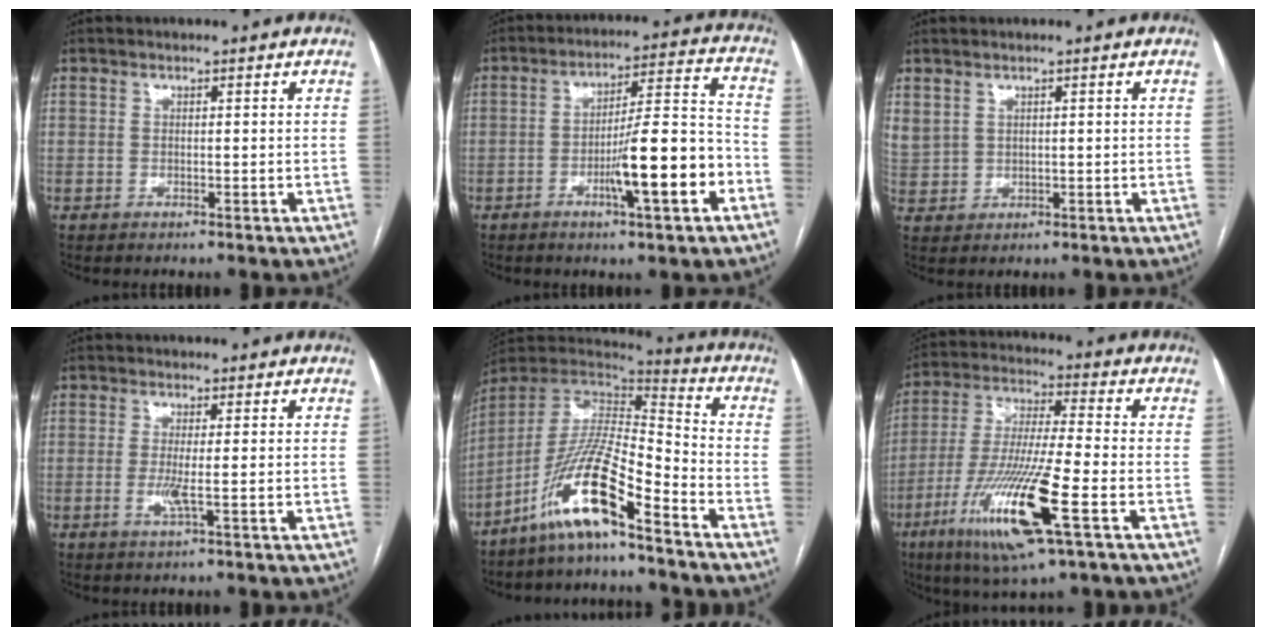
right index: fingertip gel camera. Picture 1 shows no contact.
{"total": 12.9, "force": [-5.0, 1.0, 11.9], "torque": [-0.186, 0.006, -0.075]}
{"total": 4.2, "force": [2.2, 3.1, 1.8], "torque": [-0.050, 0.010, 0.059]}
{"total": 2.6, "force": [-0.4, -0.2, 2.6], "torque": [-0.057, -0.006, -0.008]}
{"total": 14.4, "force": [-9.4, 1.5, 10.8], "torque": [-0.214, -0.002, -0.175]}
{"total": 16.8, "force": [-6.8, 0.9, 15.3], "torque": [-0.316, -0.028, -0.124]}